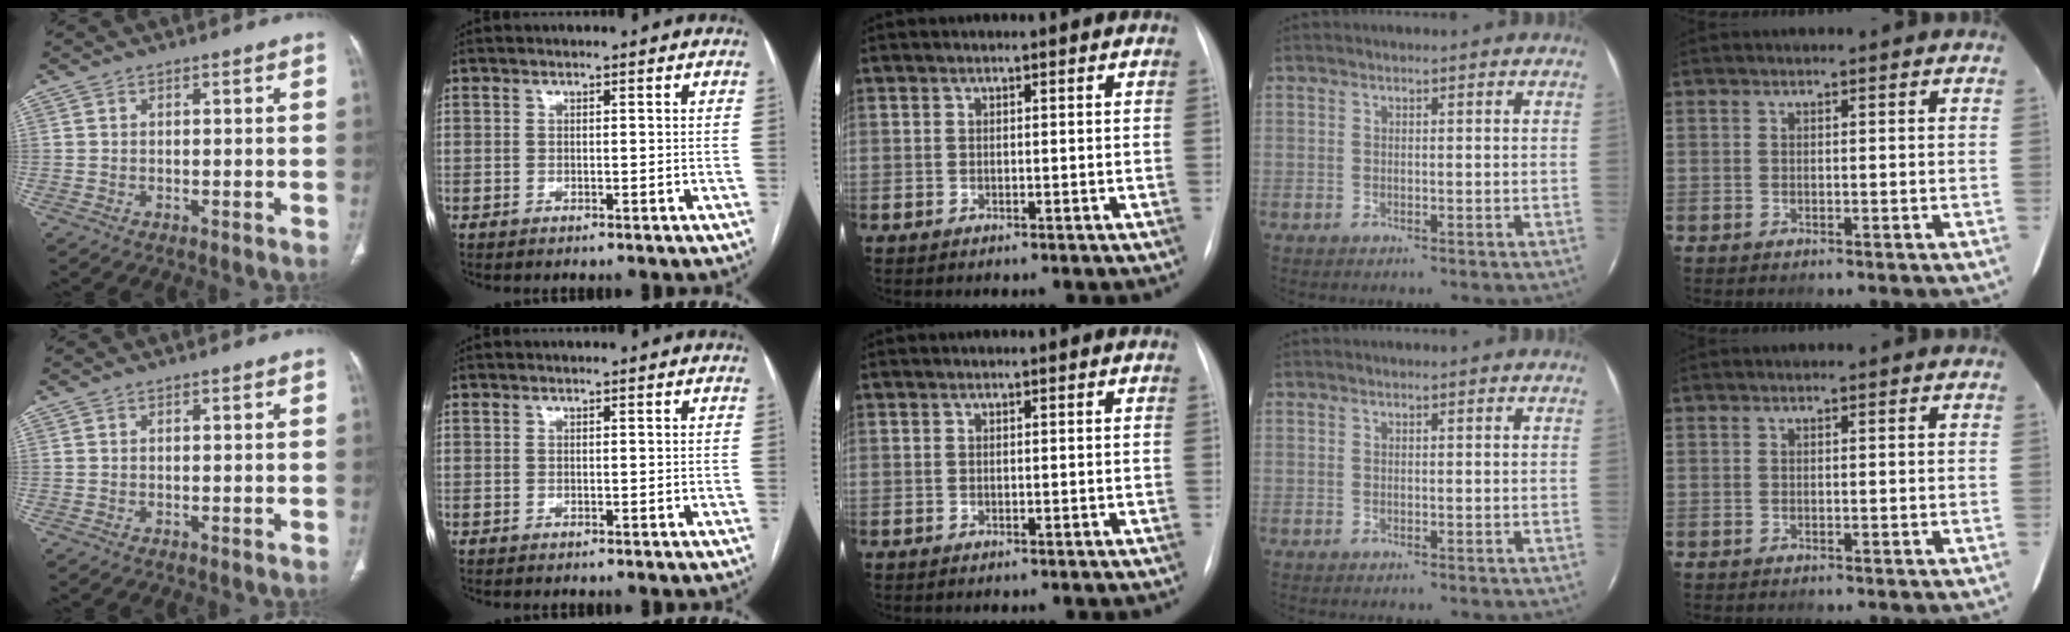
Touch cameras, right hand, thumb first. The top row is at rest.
{}